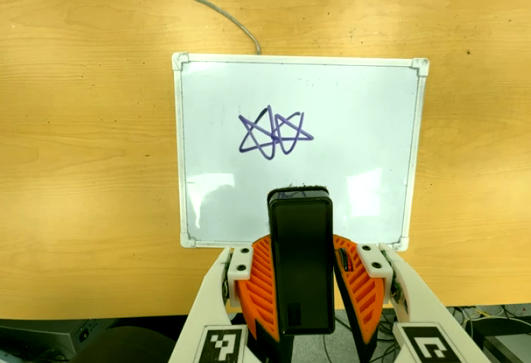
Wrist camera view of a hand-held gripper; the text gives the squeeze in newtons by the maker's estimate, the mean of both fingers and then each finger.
{"total": 6.2, "left": 5.2, "right": 7.2}